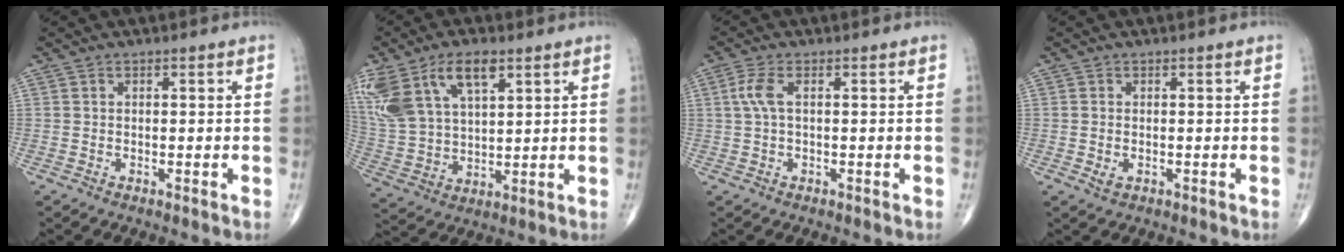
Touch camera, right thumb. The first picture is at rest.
{"total": 17.3, "force": [8.7, 9.1, 11.9], "torque": [-0.252, -0.009, 0.173]}
{"total": 3.5, "force": [0.6, 1.2, 3.2], "torque": [-0.091, 0.012, 0.012]}
{"total": 1.5, "force": [-0.2, 0.9, 1.1], "torque": [-0.023, 0.001, 0.000]}